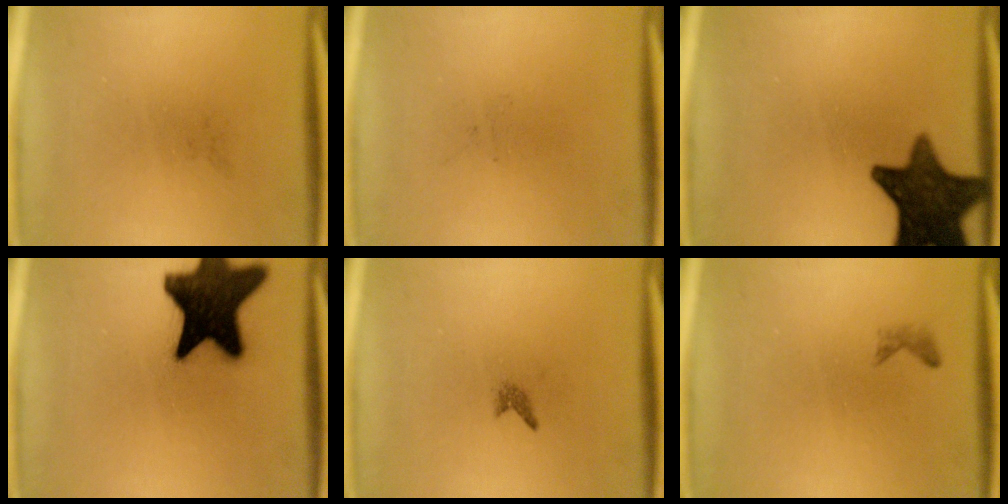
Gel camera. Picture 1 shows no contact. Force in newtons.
{"total": 0.0}
{"total": 14.1}
{"total": 19.4}
{"total": 0.7}
{"total": 0.7}